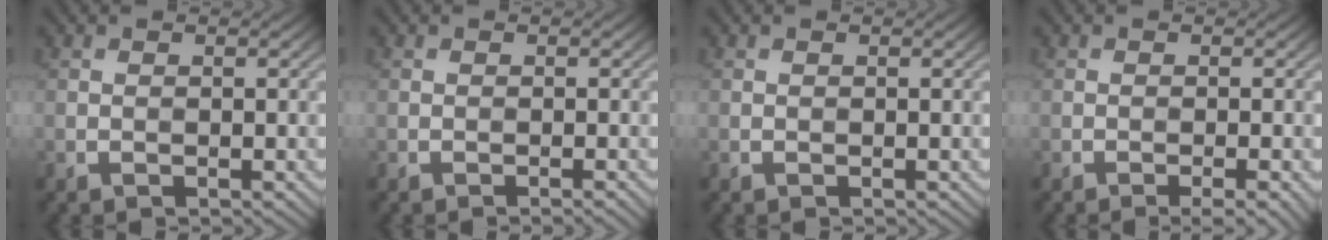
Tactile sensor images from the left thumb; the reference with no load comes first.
{"total": 0.0}
{"total": 0.0}
{"total": 2.2, "force": [-1.3, 0.3, 1.8], "torque": [-0.023, 0.006, -0.020]}